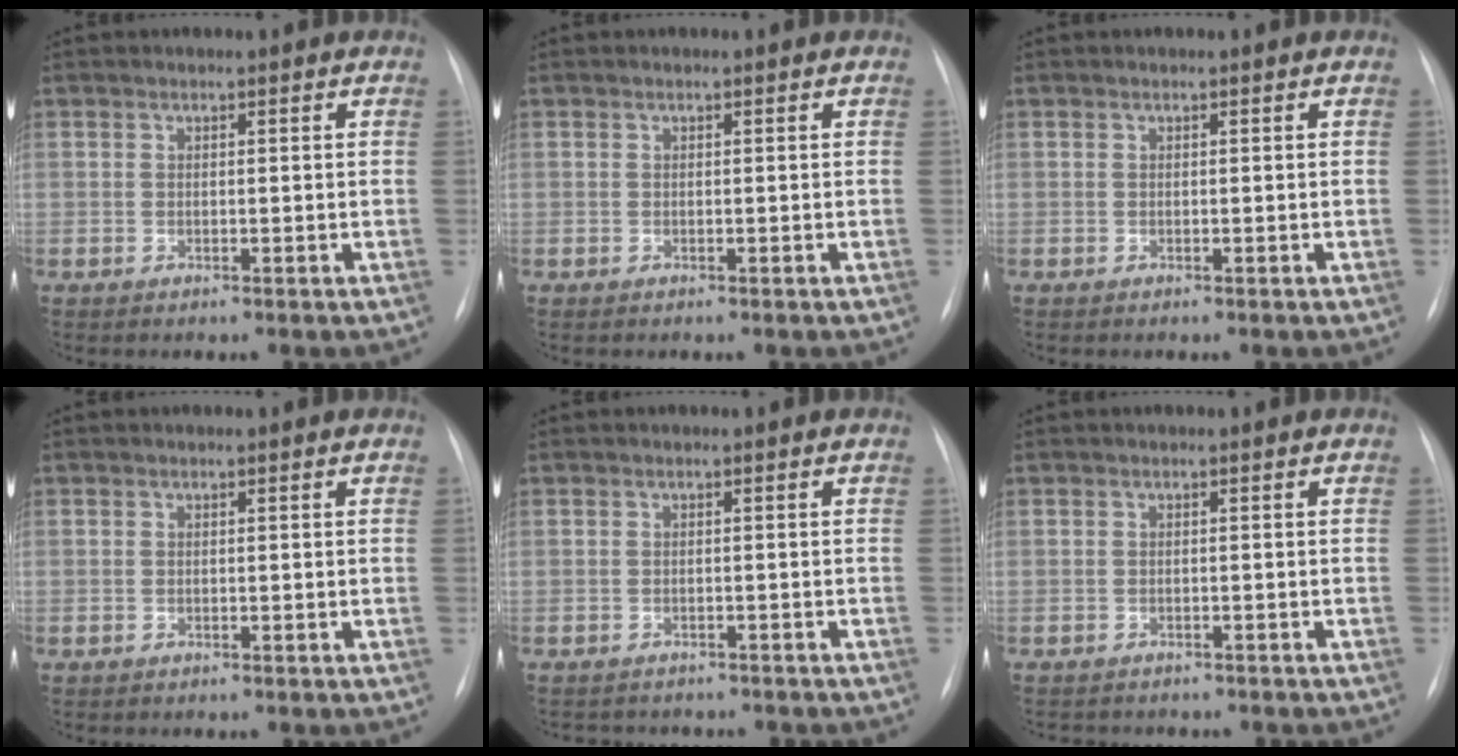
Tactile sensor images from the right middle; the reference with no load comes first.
{"total": 0.0}
{"total": 0.0}
{"total": 0.0}
{"total": 5.7, "force": [-5.2, 2.1, 1.2], "torque": [-0.014, 0.004, -0.056]}
{"total": 4.8, "force": [-4.3, 1.6, 1.3], "torque": [-0.016, -0.001, -0.048]}